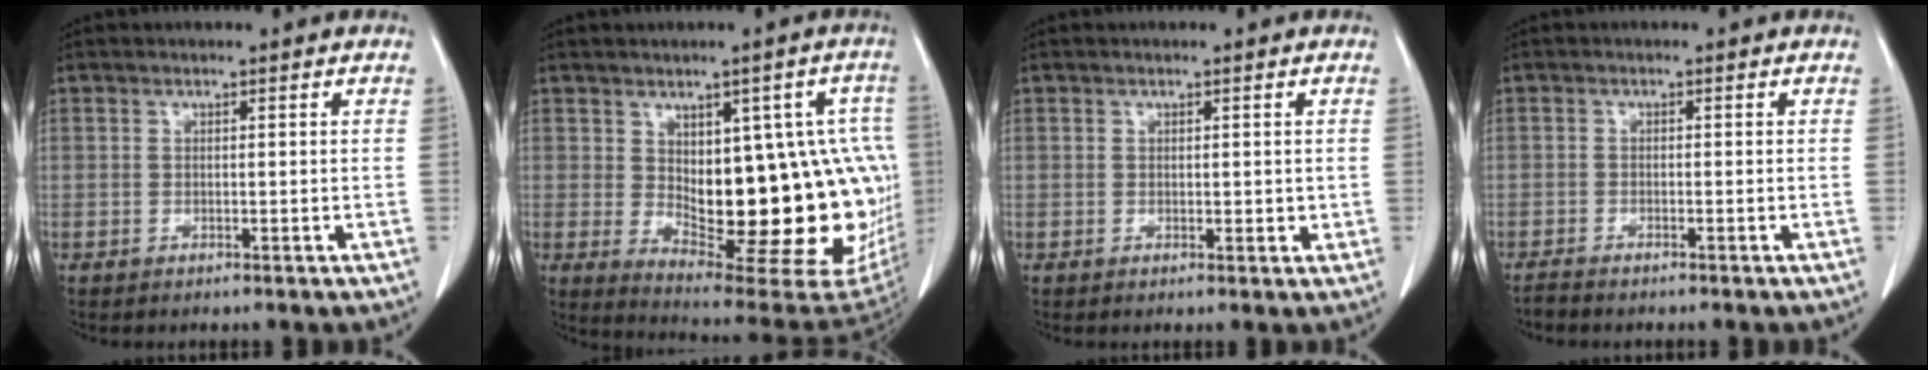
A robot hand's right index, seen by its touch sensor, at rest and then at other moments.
{"total": 21.5, "force": [-0.1, 8.1, 20.0], "torque": [-0.180, 0.015, 0.030]}
{"total": 1.3, "force": [0.4, 0.9, 0.8], "torque": [-0.006, -0.003, 0.008]}
{"total": 0.8, "force": [-0.7, 0.1, 0.3], "torque": [-0.008, -0.002, -0.014]}